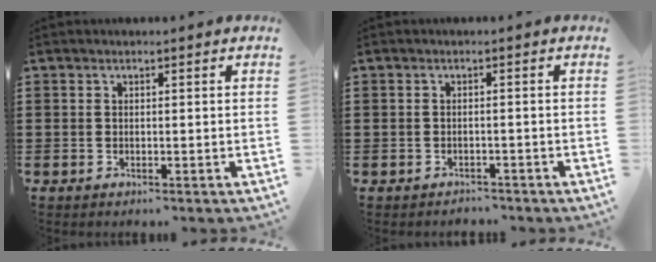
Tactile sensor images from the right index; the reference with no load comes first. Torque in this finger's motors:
{"motor_torque": [-1.01, 0.67, -1.05, -0.21]}